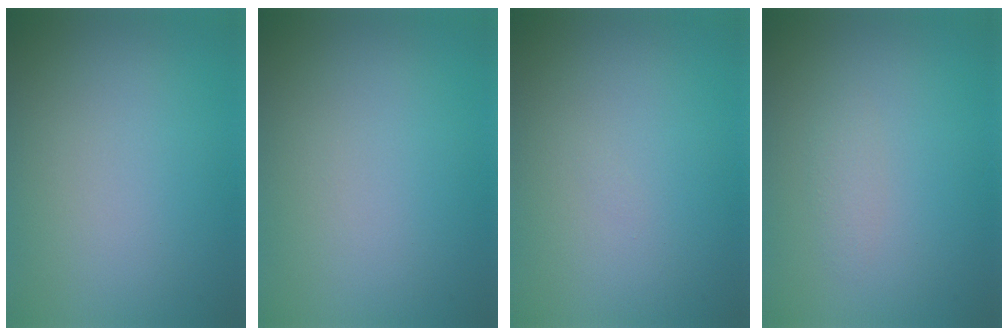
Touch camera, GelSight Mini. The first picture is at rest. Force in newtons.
{"total": 0.0}
{"total": 0.0}
{"total": 1.0, "press": 1.0, "slide": 0.1}